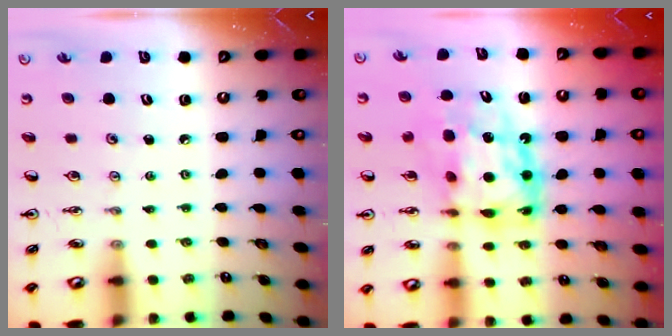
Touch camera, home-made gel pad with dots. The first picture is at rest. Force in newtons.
{"total": 12.2, "press": 12.1, "slide": 1.2}